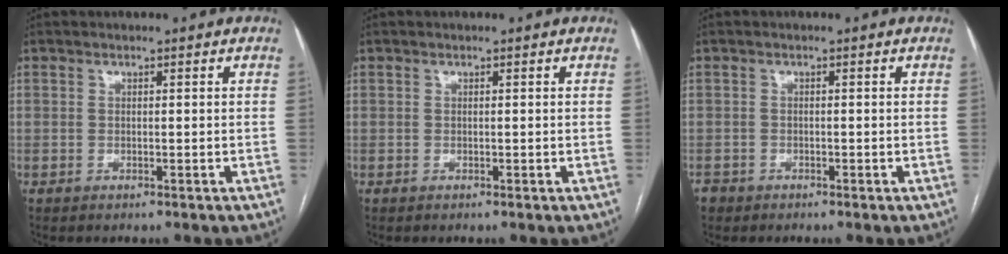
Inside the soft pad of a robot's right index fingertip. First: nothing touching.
{"total": 0.0}
{"total": 1.7, "force": [-1.1, 1.3, -0.1], "torque": [-0.001, 0.005, -0.023]}